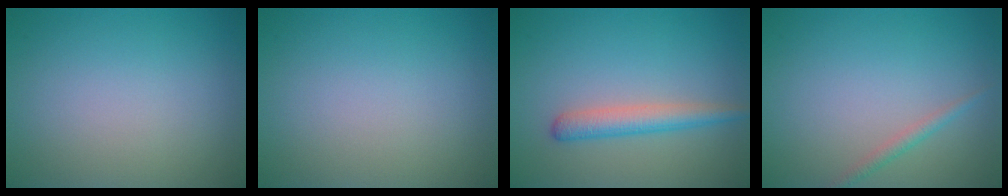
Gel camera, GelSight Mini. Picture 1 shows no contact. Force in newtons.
{"total": 0.0}
{"total": 2.8, "press": 2.8, "slide": 0.1}
{"total": 1.1, "press": 1.1, "slide": 0.1}